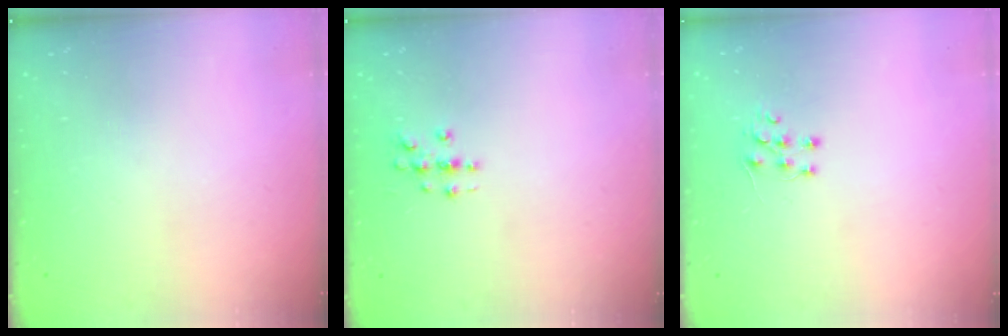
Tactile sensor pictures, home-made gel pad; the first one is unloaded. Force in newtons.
{"total": 3.1, "press": 3.1, "slide": 0.3}
{"total": 4.7, "press": 4.7, "slide": 0.3}